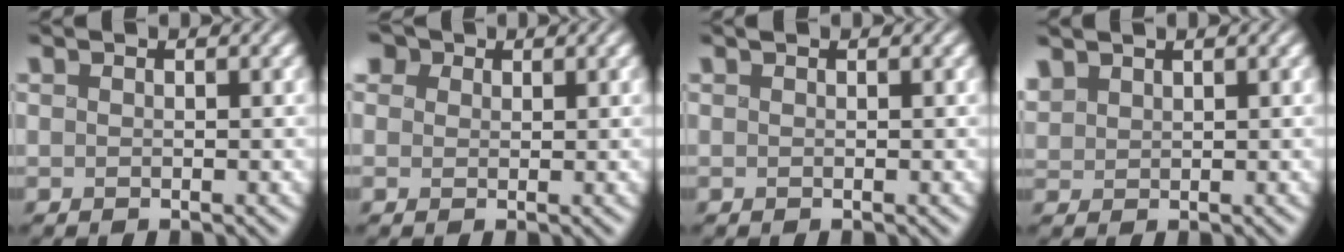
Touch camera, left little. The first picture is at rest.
{"total": 4.6, "force": [3.1, 2.8, 2.0], "torque": [-0.051, 0.005, 0.050]}
{"total": 0.0}
{"total": 1.9, "force": [1.5, 0.9, 0.7], "torque": [-0.021, 0.010, 0.034]}